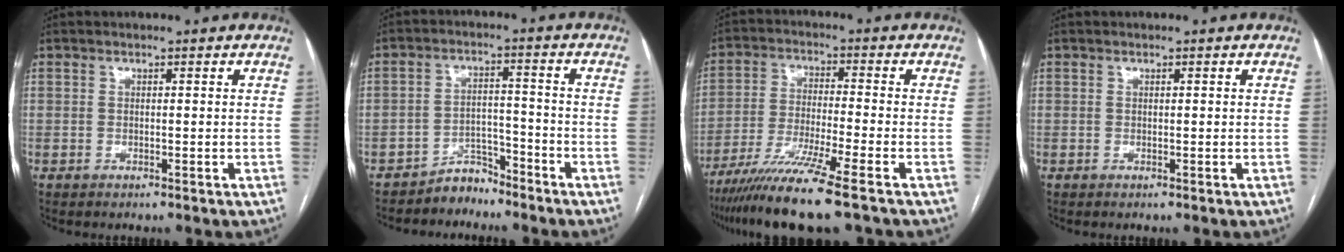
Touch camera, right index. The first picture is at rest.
{"total": 4.3, "force": [-3.9, 1.8, 0.0], "torque": [0.009, 0.011, -0.066]}
{"total": 11.5, "force": [-8.4, -1.4, 7.8], "torque": [-0.144, -0.037, -0.147]}
{"total": 0.0}